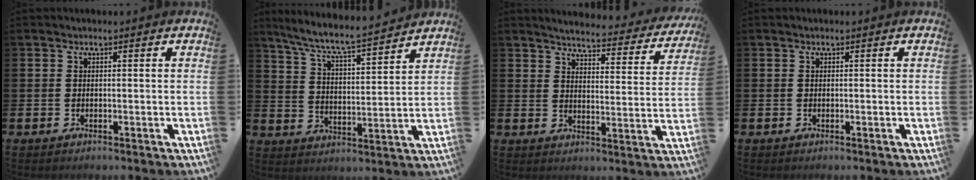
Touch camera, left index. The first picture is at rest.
{"total": 7.4, "force": [6.9, 0.1, 2.6], "torque": [-0.082, -0.050, 0.119]}
{"total": 4.2, "force": [4.0, 0.5, 0.9], "torque": [-0.034, -0.032, 0.063]}
{"total": 0.0}